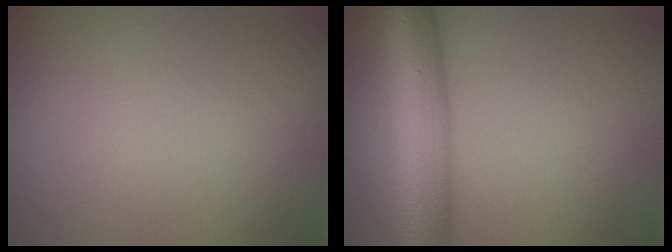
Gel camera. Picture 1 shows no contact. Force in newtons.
{"total": 8.9, "press": 8.9, "slide": 0.2}